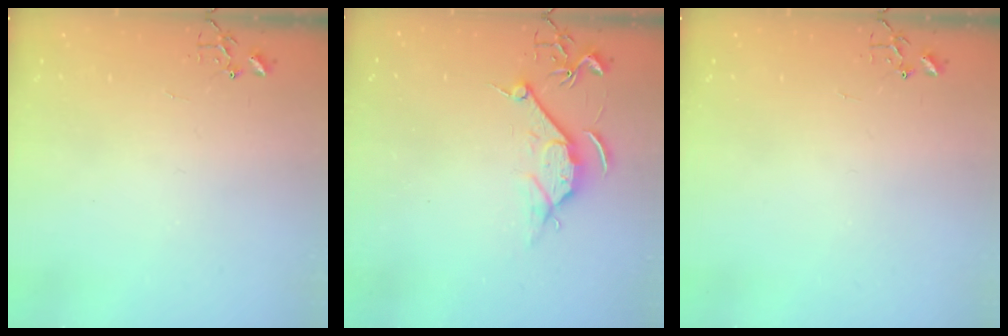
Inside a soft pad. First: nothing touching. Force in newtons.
{"total": 8.4, "press": 8.3, "slide": 1.0}
{"total": 0.0}